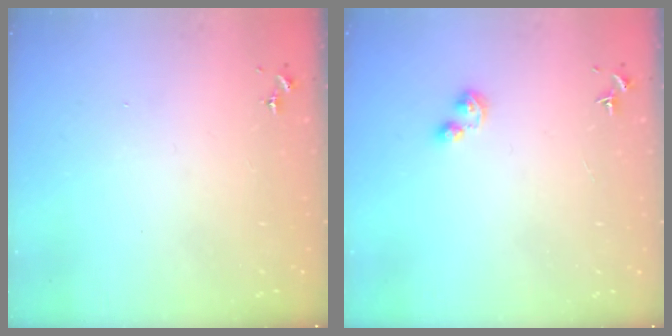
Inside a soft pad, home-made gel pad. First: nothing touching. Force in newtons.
{"total": 4.1, "press": 4.1, "slide": 0.5}